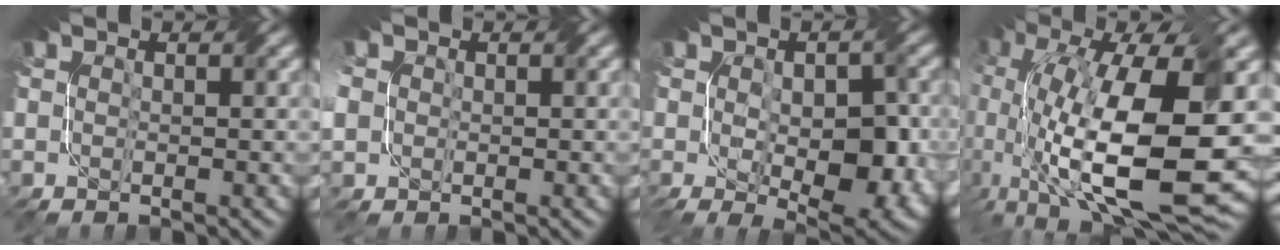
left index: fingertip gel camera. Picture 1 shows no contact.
{"total": 3.9, "force": [0.5, 3.5, 1.7], "torque": [-0.057, 0.018, 0.012]}
{"total": 9.7, "force": [-1.7, 4.8, 8.3], "torque": [-0.135, -0.016, -0.013]}
{"total": 16.4, "force": [-0.3, 7.2, 14.7], "torque": [-0.273, 0.006, -0.001]}